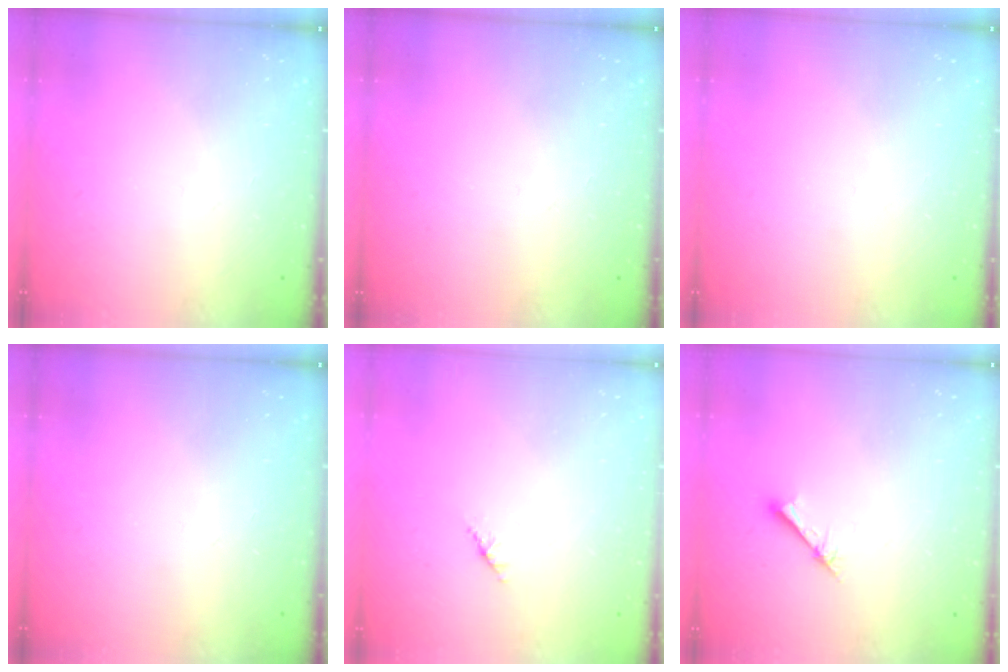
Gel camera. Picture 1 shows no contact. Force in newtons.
{"total": 0.0}
{"total": 0.0}
{"total": 0.0}
{"total": 1.4, "press": 1.3, "slide": 0.4}
{"total": 1.5, "press": 1.5, "slide": 0.1}